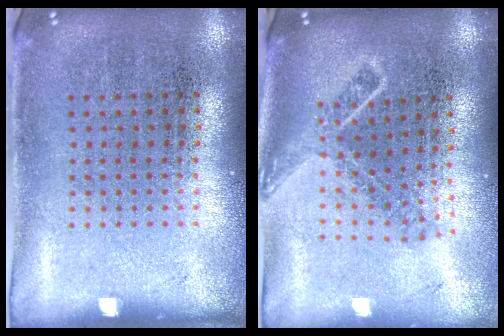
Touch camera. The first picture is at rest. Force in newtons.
{"total": 1.7, "press": 1.2, "slide": 1.1}